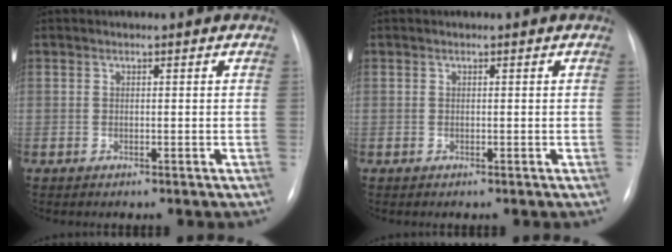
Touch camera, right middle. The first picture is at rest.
{"total": 0.0}